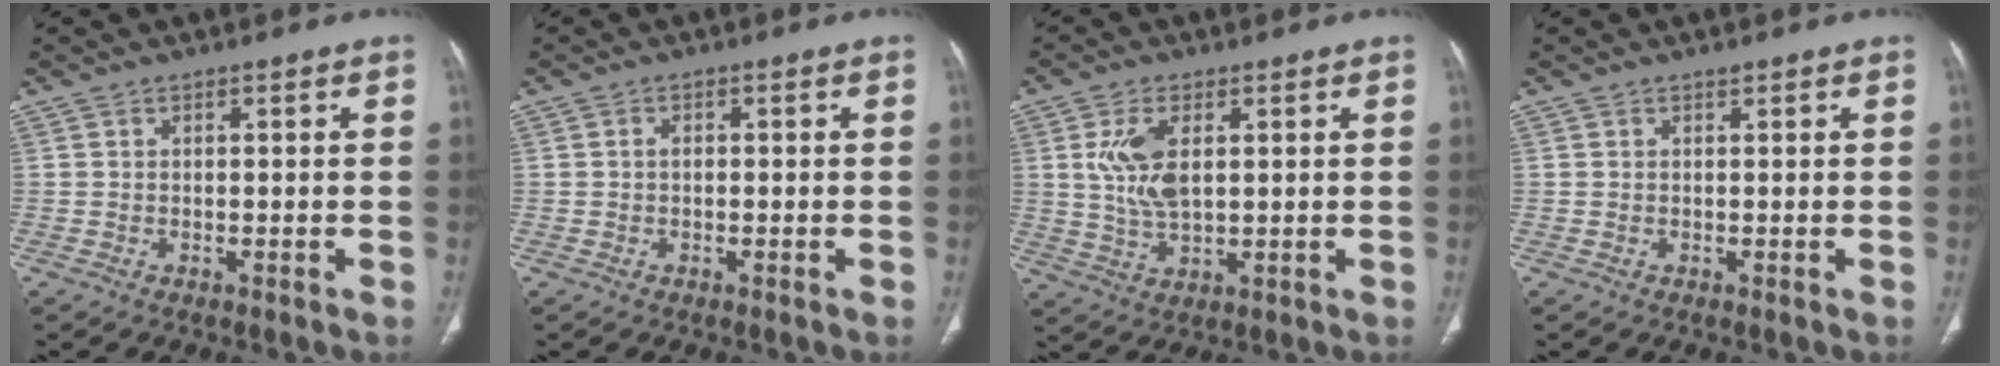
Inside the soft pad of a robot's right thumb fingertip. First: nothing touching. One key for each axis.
{"total": 1.0, "fx": 0.0, "fy": 0.7, "fz": 0.7, "tx": -0.004, "ty": 0.002, "tz": -0.004}
{"total": 8.1, "fx": 1.8, "fy": 4.2, "fz": 6.7, "tx": -0.137, "ty": -0.007, "tz": 0.040}
{"total": 0.5, "fx": 0.5, "fy": 0.2, "fz": 0.2, "tx": 0.004, "ty": -0.001, "tz": 0.006}